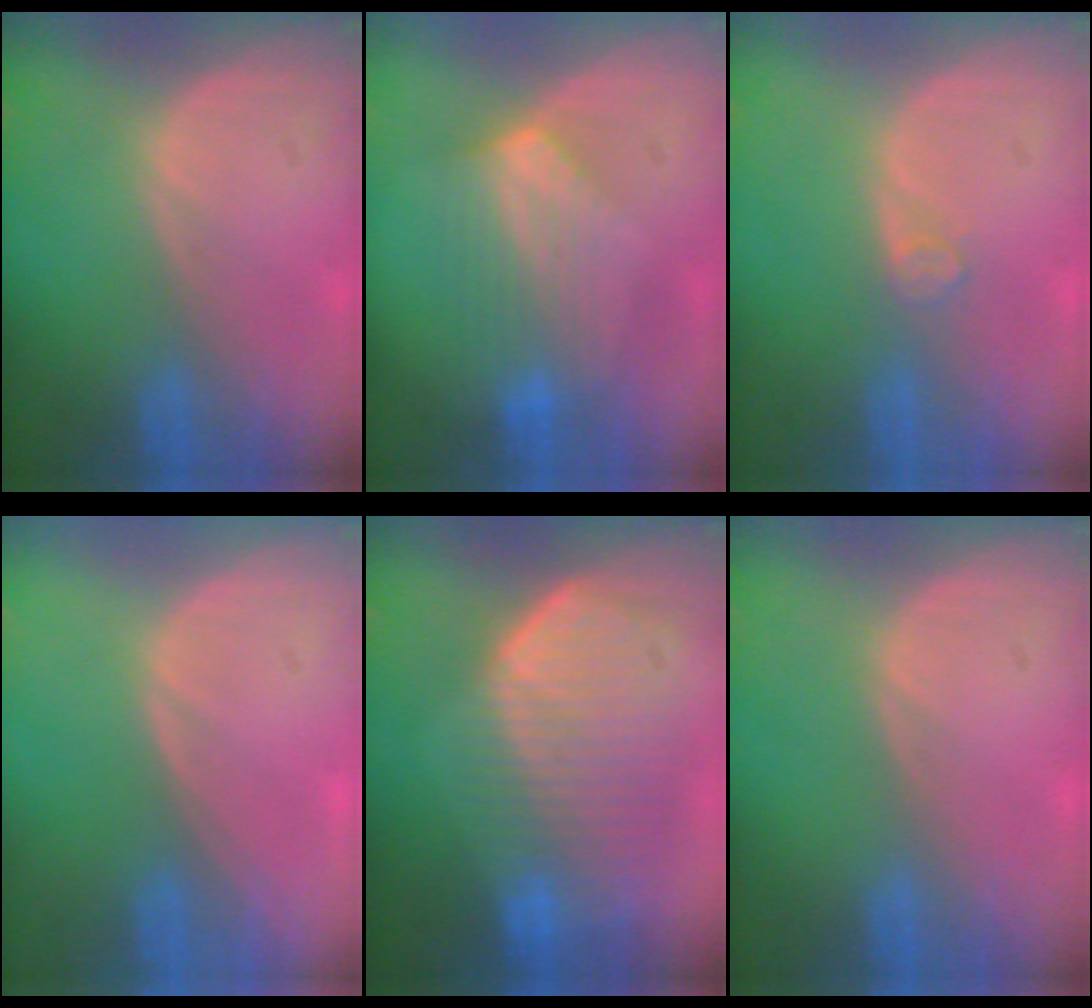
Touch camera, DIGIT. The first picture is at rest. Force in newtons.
{"total": 7.0, "press": 6.5, "slide": 2.7}
{"total": 1.5, "press": 1.5, "slide": 0.2}
{"total": 0.0}
{"total": 10.8, "press": 9.5, "slide": 5.1}
{"total": 0.0}